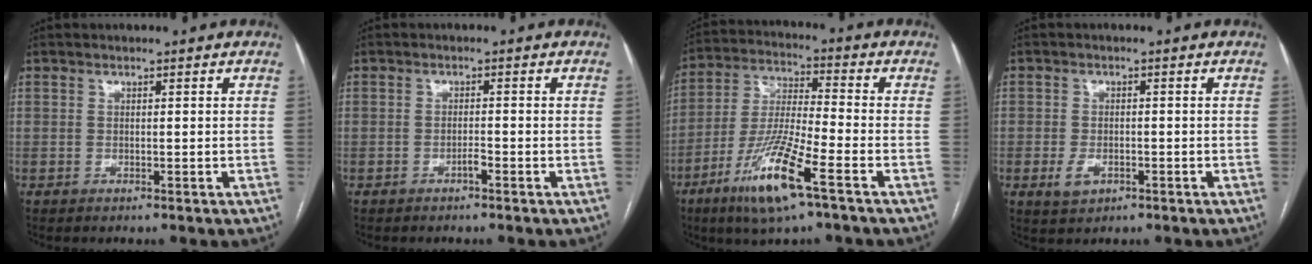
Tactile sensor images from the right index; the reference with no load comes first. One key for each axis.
{"total": 1.2, "fx": -0.9, "fy": 0.1, "fz": 0.9, "tx": -0.017, "ty": 0.002, "tz": -0.016}
{"total": 13.4, "fx": -7.1, "fy": 1.4, "fz": 11.3, "tx": -0.231, "ty": -0.021, "tz": -0.135}
{"total": 3.4, "fx": -1.3, "fy": 2.4, "fz": 1.9, "tx": -0.037, "ty": -0.001, "tz": -0.013}